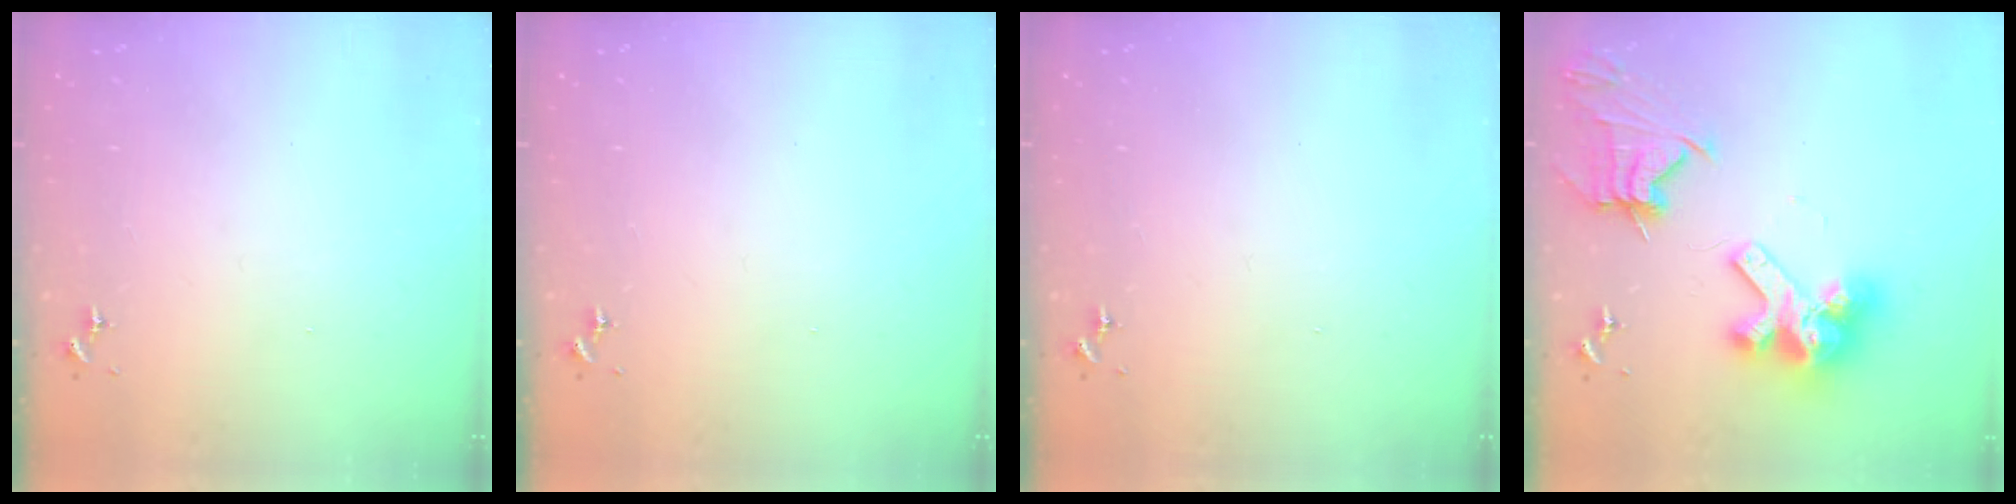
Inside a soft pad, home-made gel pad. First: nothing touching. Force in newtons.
{"total": 0.0}
{"total": 0.0}
{"total": 18.5, "press": 18.4, "slide": 2.1}